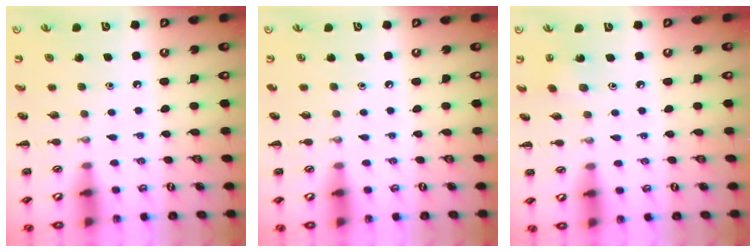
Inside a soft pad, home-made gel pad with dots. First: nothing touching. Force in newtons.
{"total": 0.0}
{"total": 1.4, "press": 1.2, "slide": 0.6}